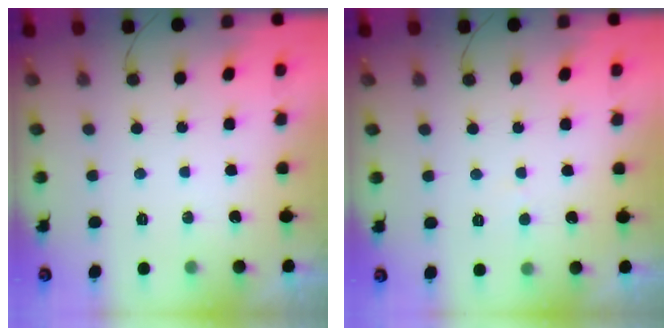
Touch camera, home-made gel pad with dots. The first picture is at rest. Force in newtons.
{"total": 2.4, "press": 2.4, "slide": 0.2}